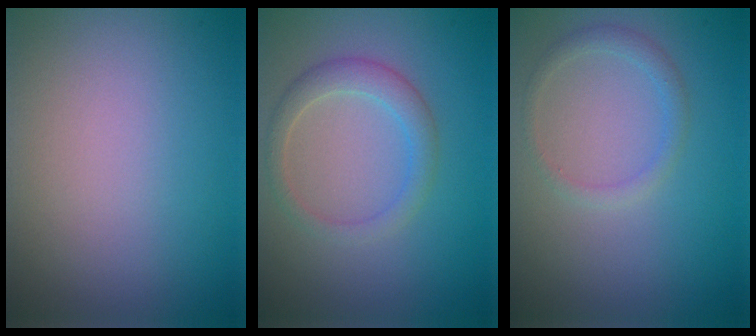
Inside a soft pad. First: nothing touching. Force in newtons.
{"total": 2.4, "press": 2.4, "slide": 0.0}
{"total": 1.4, "press": 1.4, "slide": 0.1}